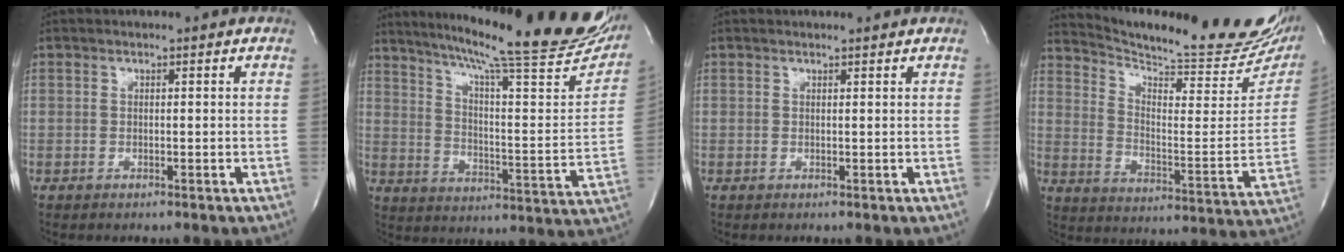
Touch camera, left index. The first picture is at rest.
{"total": 28.6, "force": [24.0, 2.6, 15.3], "torque": [-0.239, -0.064, 0.312]}
{"total": 1.3, "force": [1.3, 0.0, 0.1], "torque": [-0.007, 0.000, 0.012]}
{"total": 23.7, "force": [21.4, 2.3, 10.0], "torque": [-0.159, -0.092, 0.281]}